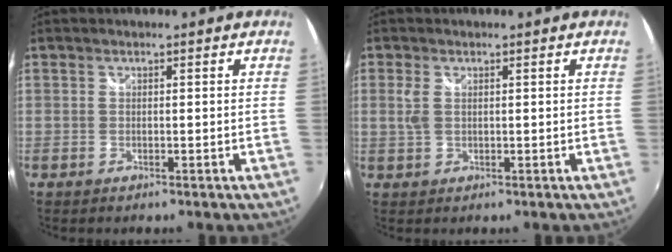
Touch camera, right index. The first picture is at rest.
{"total": 2.3, "force": [0.6, 1.3, 1.9], "torque": [-0.039, -0.001, 0.011]}